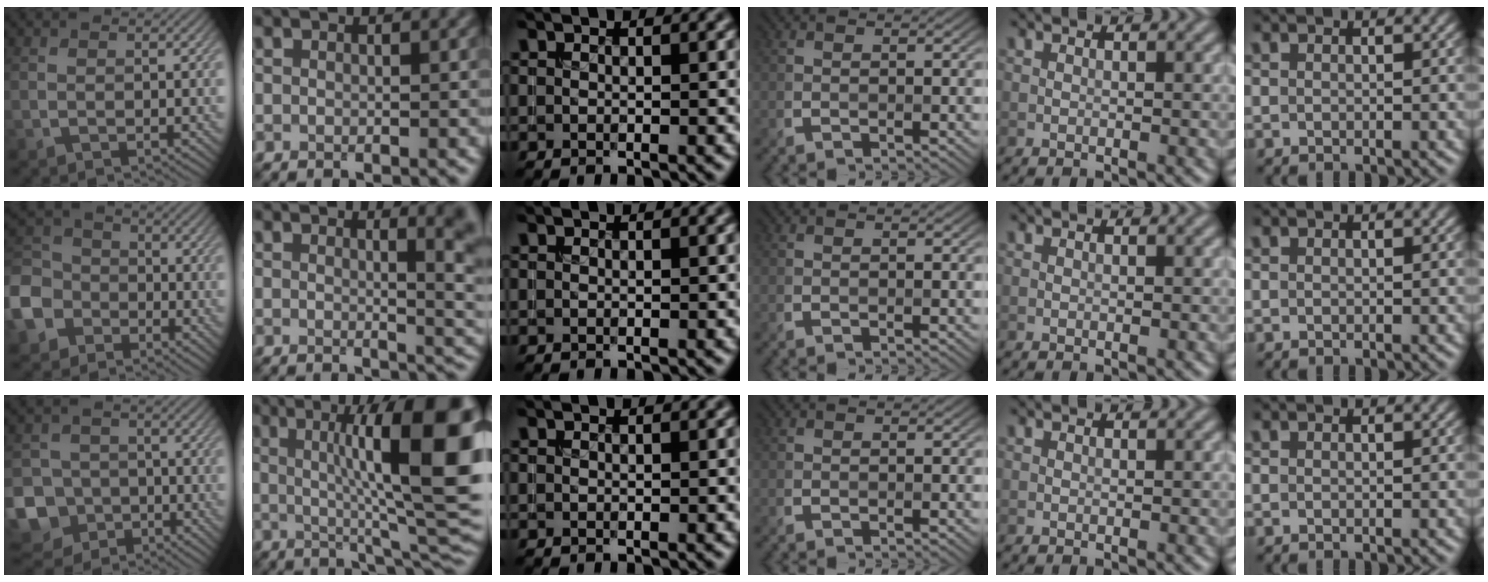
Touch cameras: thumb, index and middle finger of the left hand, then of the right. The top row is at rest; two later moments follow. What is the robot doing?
{"motion": "insert", "object": "coin"}